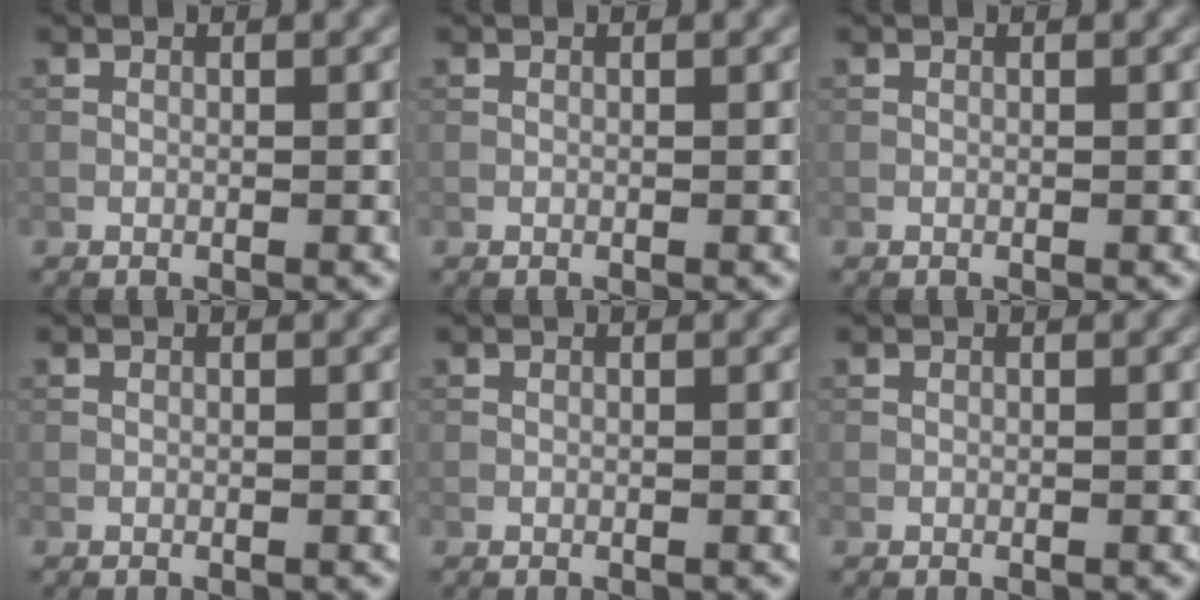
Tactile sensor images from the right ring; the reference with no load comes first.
{"total": 0.0}
{"total": 0.0}
{"total": 0.0}
{"total": 0.0}
{"total": 0.0}